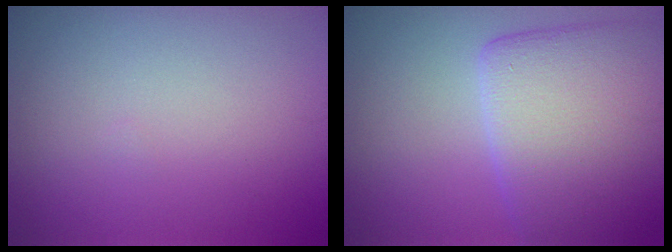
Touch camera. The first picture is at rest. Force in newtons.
{"total": 8.8, "press": 8.7, "slide": 1.0}